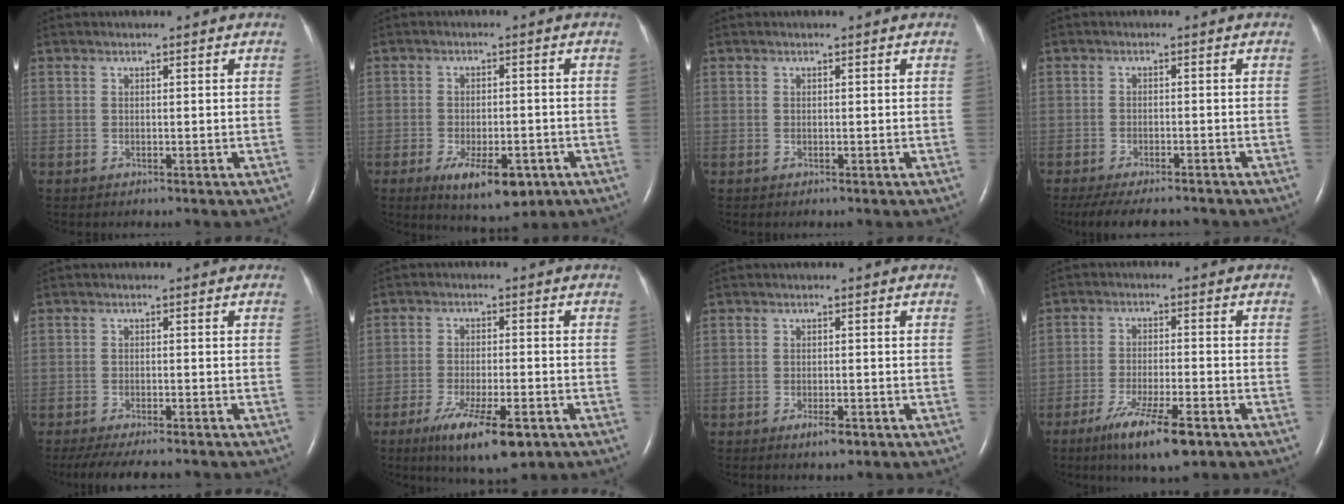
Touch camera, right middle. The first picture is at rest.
{"total": 8.6, "force": [-4.4, 3.2, 6.7], "torque": [-0.108, -0.012, -0.058]}
{"total": 0.0}
{"total": 10.7, "force": [-9.3, 2.5, 4.6], "torque": [-0.078, -0.014, -0.129]}
{"total": 10.2, "force": [-8.8, 1.9, 4.8], "torque": [-0.073, -0.018, -0.125]}
{"total": 10.7, "force": [-6.2, 2.3, 8.4], "torque": [-0.148, -0.023, -0.095]}
{"total": 2.4, "force": [-1.5, 0.7, 1.8], "torque": [-0.034, -0.003, -0.021]}
{"total": 10.0, "force": [-6.2, 1.5, 7.7], "torque": [-0.144, -0.022, -0.100]}